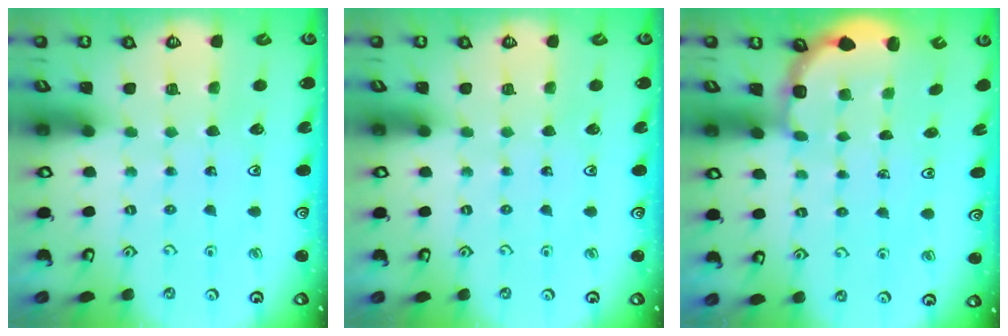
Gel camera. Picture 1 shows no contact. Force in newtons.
{"total": 0.0}
{"total": 3.1, "press": 2.5, "slide": 1.9}